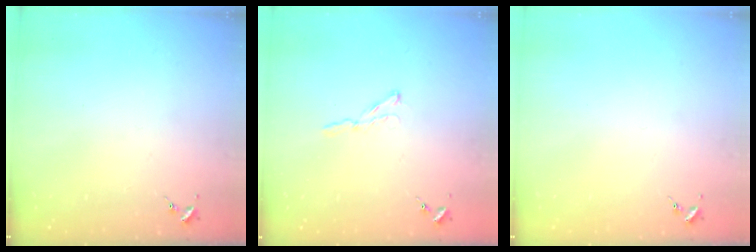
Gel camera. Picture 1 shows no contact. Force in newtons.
{"total": 3.9, "press": 3.8, "slide": 0.5}
{"total": 0.0}